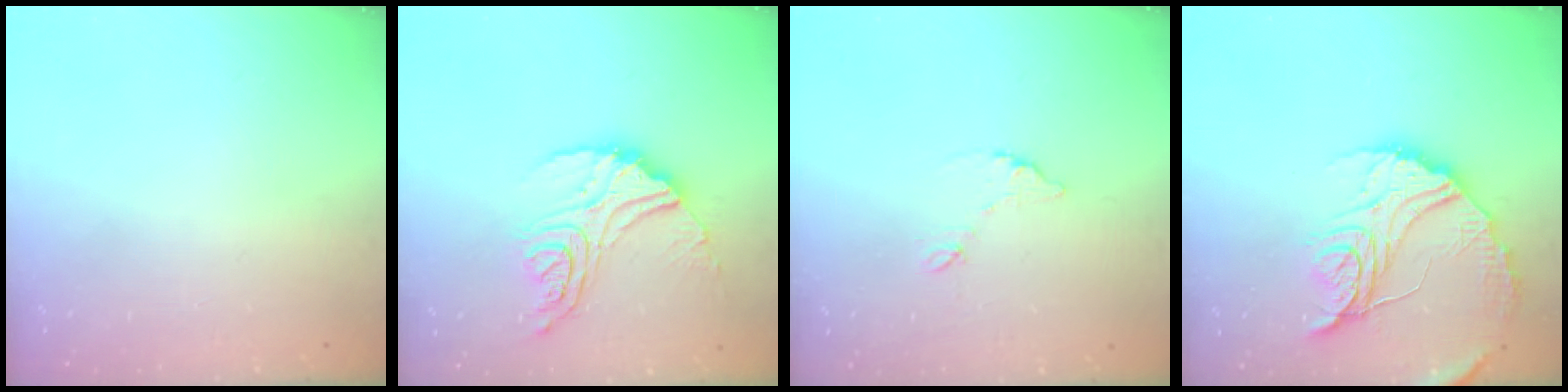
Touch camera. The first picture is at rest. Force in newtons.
{"total": 17.2, "press": 17.1, "slide": 1.4}
{"total": 7.3, "press": 7.3, "slide": 0.4}
{"total": 17.2, "press": 17.1, "slide": 1.6}